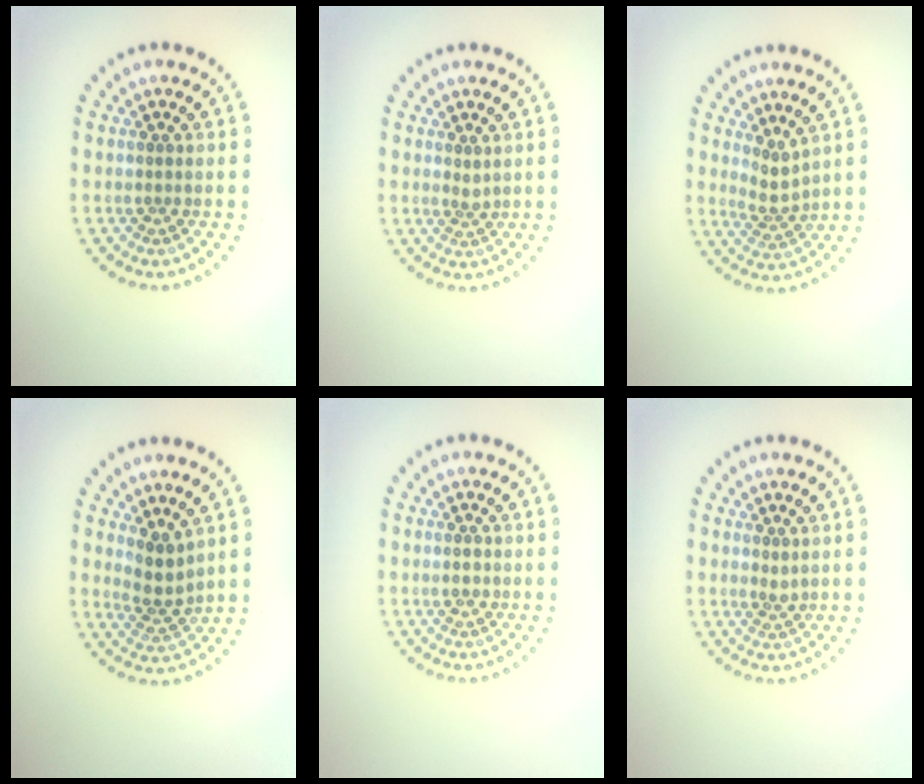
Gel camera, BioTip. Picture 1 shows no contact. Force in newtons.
{"total": 1.0, "press": 0.7, "slide": 0.7}
{"total": 2.1, "press": 1.4, "slide": 1.5}
{"total": 2.5, "press": 1.9, "slide": 1.6}
{"total": 1.1, "press": 1.1, "slide": 0.1}
{"total": 0.9, "press": 0.7, "slide": 0.5}